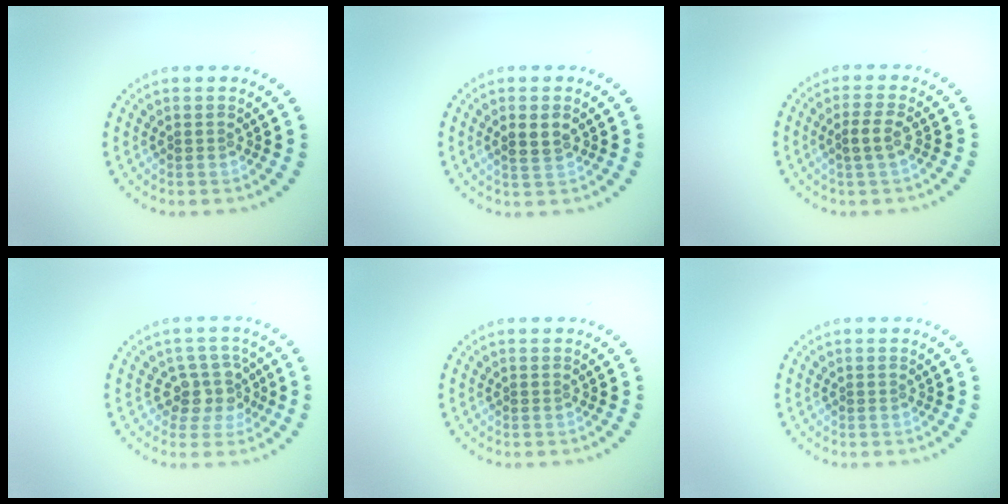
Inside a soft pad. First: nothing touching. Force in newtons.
{"total": 1.8, "press": 1.8, "slide": 0.5}
{"total": 1.7, "press": 1.6, "slide": 0.6}
{"total": 3.0, "press": 2.3, "slide": 1.9}
{"total": 0.0}
{"total": 0.0}